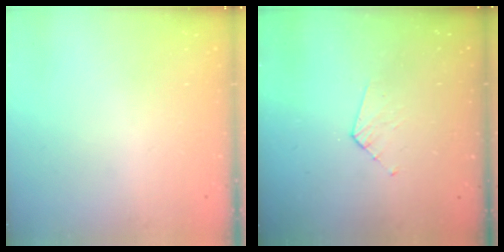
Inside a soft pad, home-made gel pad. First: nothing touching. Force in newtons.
{"total": 3.2, "press": 3.2, "slide": 0.2}